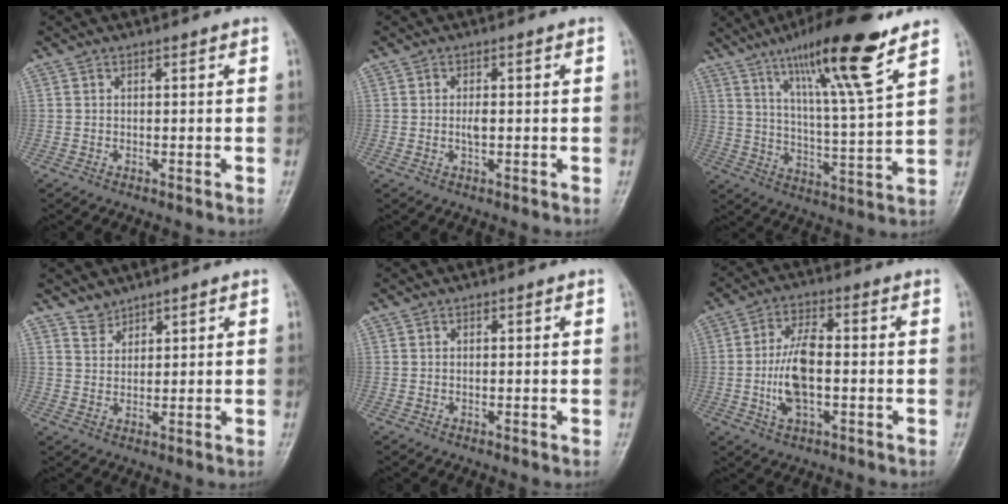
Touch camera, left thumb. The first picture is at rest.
{"total": 2.1, "force": [-0.2, 0.9, 1.9], "torque": [-0.039, 0.007, -0.003]}
{"total": 18.4, "force": [11.6, 1.9, 14.2], "torque": [-0.223, -0.053, 0.191]}
{"total": 2.6, "force": [2.4, 1.0, 0.0], "torque": [0.017, -0.016, 0.044]}
{"total": 0.0}
{"total": 10.5, "force": [-1.5, 4.6, 9.3], "torque": [-0.186, 0.014, -0.028]}